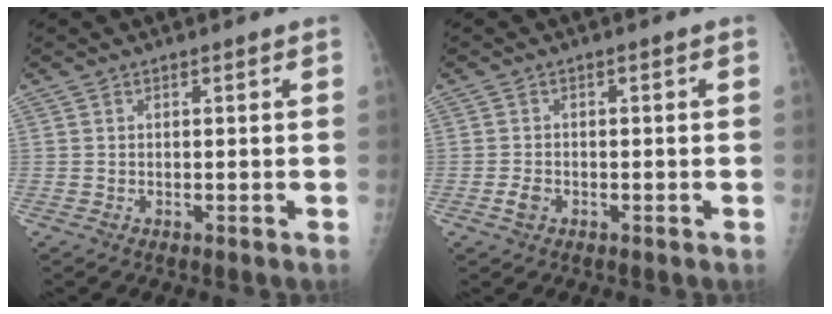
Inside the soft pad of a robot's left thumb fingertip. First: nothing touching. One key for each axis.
{"total": 2.0, "fx": -0.9, "fy": 1.4, "fz": 1.2, "tx": -0.023, "ty": 0.006, "tz": -0.017}